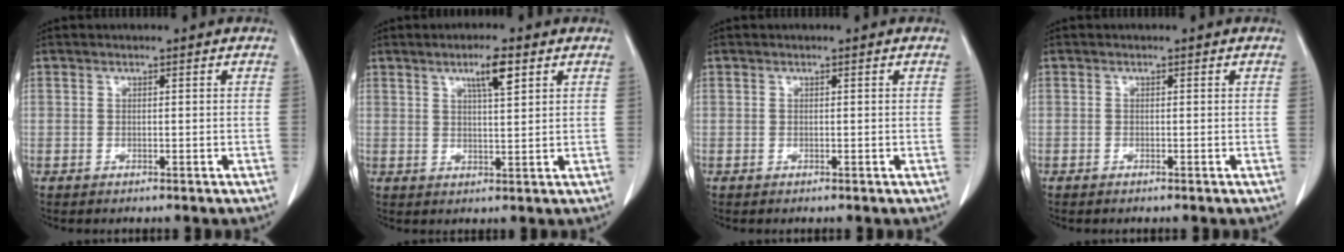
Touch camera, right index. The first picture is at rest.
{"total": 4.9, "force": [2.8, 0.6, 4.0], "torque": [-0.066, 0.000, 0.045]}
{"total": 0.0}
{"total": 0.0}